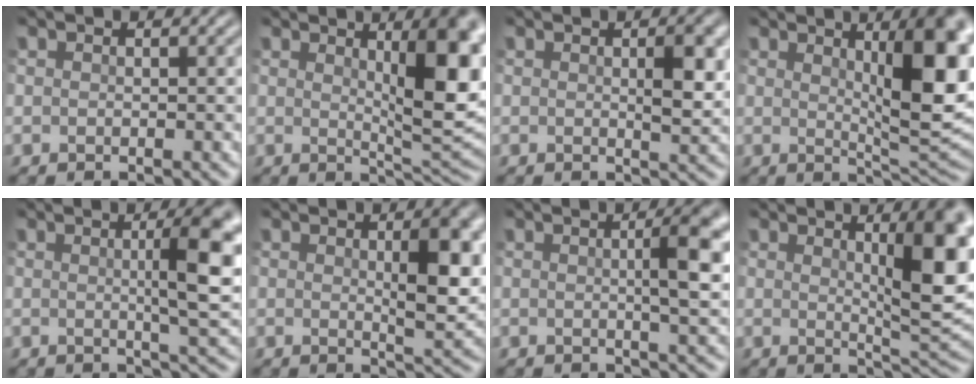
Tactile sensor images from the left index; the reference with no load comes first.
{"total": 8.5, "force": [2.4, 2.4, 7.8], "torque": [-0.105, 0.001, 0.043]}
{"total": 3.6, "force": [0.5, 1.5, 3.3], "torque": [-0.050, 0.000, 0.012]}
{"total": 9.6, "force": [2.6, 2.6, 8.9], "torque": [-0.116, 0.001, 0.046]}
{"total": 6.3, "force": [1.3, 0.9, 6.1], "torque": [-0.081, 0.009, 0.019]}
{"total": 5.9, "force": [1.2, 2.1, 5.4], "torque": [-0.078, 0.000, 0.025]}
{"total": 4.5, "force": [1.0, 0.8, 4.3], "torque": [-0.064, 0.009, 0.015]}
{"total": 7.8, "force": [2.4, 1.9, 7.2], "torque": [-0.096, 0.000, 0.042]}